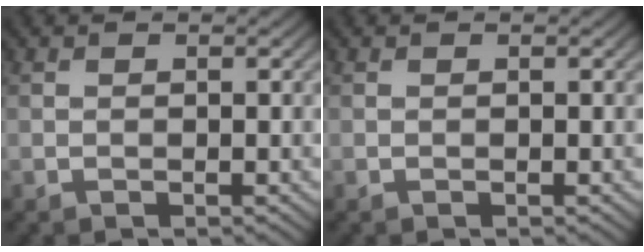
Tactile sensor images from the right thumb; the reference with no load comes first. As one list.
[{"total": 0.0}]